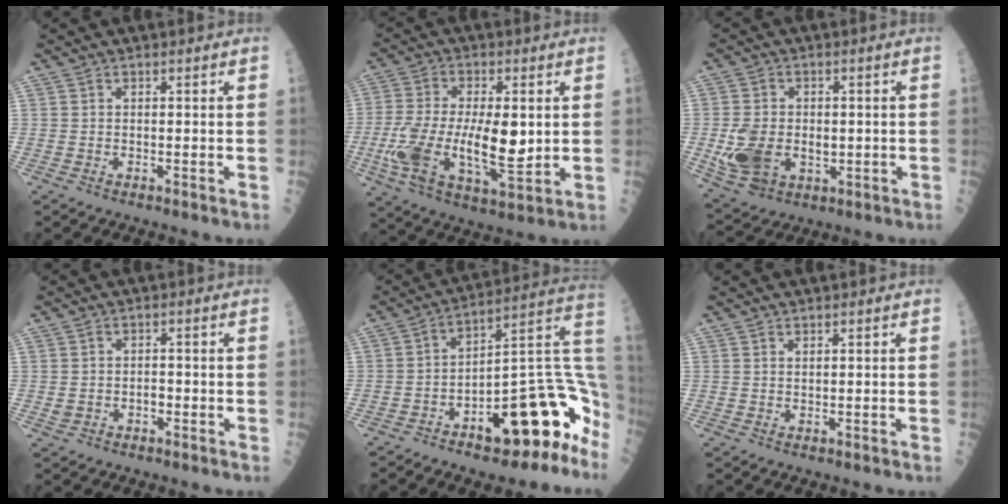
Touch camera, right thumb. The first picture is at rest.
{"total": 17.4, "force": [-0.7, 7.1, 15.9], "torque": [-0.312, -0.016, -0.011]}
{"total": 11.2, "force": [-1.2, 8.0, 7.8], "torque": [-0.134, -0.004, -0.007]}
{"total": 2.5, "force": [-0.6, 2.0, 1.3], "torque": [-0.012, 0.014, -0.004]}
{"total": 19.3, "force": [-8.6, 7.4, 15.6], "torque": [-0.162, 0.089, -0.118]}
{"total": 0.5, "force": [0.4, 0.2, 0.3], "torque": [-0.005, -0.003, 0.007]}